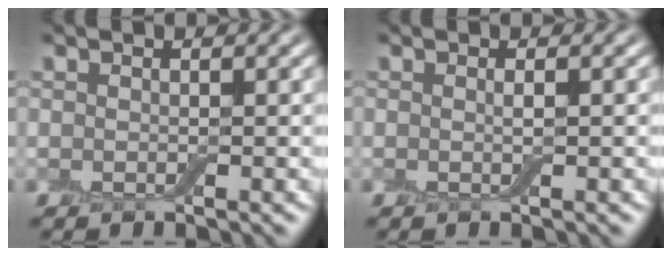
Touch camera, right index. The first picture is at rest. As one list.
[{"total": 0.7, "force": [0.0, 0.1, 0.7], "torque": [-0.011, 0.000, 0.000]}]